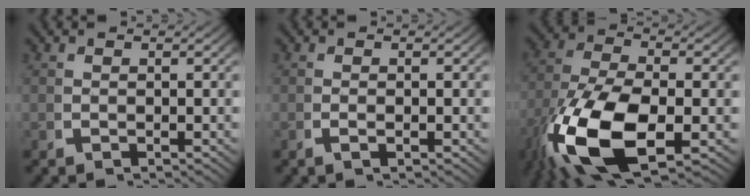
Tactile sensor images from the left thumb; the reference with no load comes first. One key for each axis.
{"total": 0.6, "fx": -0.1, "fy": 0.2, "fz": 0.6, "tx": -0.018, "ty": -0.001, "tz": -0.004}
{"total": 12.5, "fx": -3.0, "fy": 6.7, "fz": 10.2, "tx": -0.250, "ty": -0.054, "tz": -0.020}